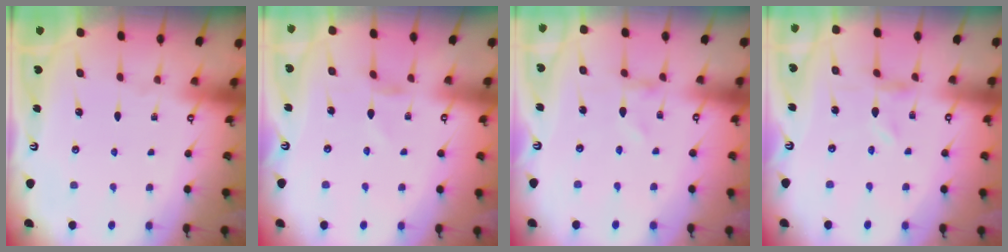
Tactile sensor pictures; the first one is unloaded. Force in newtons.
{"total": 1.7, "press": 1.7, "slide": 0.2}
{"total": 0.9, "press": 0.9, "slide": 0.1}
{"total": 0.0}